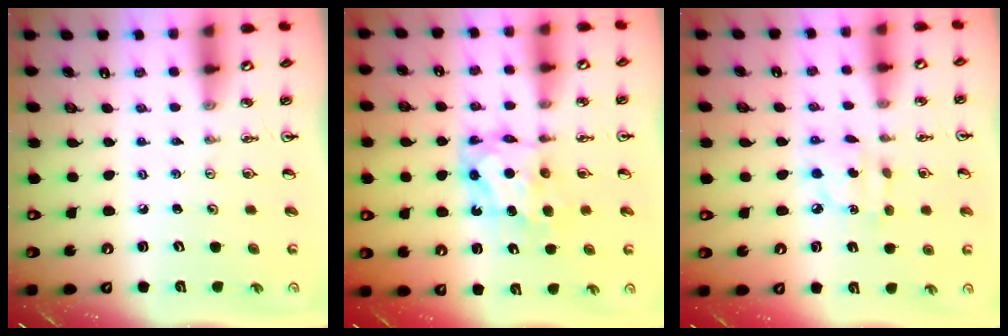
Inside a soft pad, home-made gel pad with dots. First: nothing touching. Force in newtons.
{"total": 6.6, "press": 6.6, "slide": 0.3}
{"total": 4.4, "press": 4.4, "slide": 0.1}